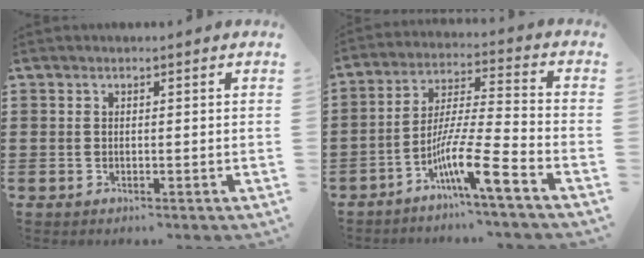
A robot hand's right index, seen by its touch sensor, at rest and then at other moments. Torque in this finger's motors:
{"motor_torque": [-0.03, 0.09, -0.03, -0.05]}